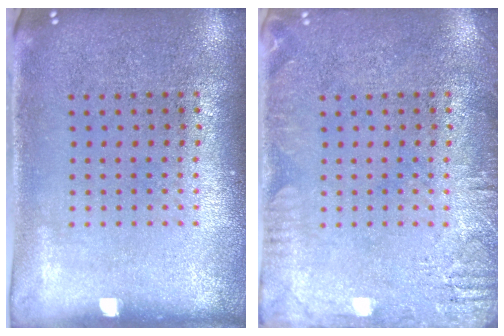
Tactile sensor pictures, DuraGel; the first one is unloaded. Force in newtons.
{"total": 2.3, "press": 2.3, "slide": 0.2}